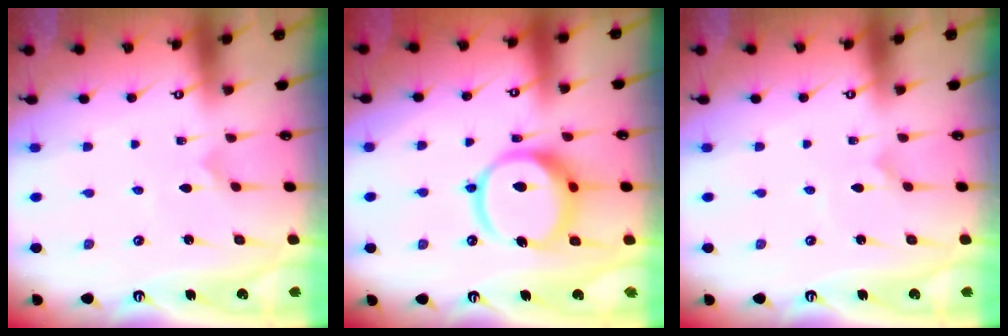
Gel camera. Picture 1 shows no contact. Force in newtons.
{"total": 15.2, "press": 15.1, "slide": 1.8}
{"total": 0.9, "press": 0.9, "slide": 0.1}